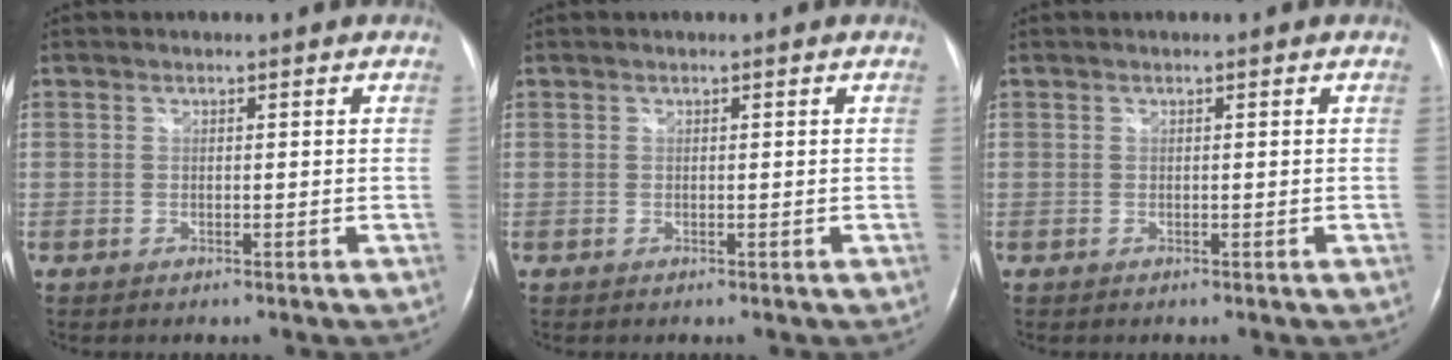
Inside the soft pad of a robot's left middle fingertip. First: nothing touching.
{"total": 0.0}
{"total": 0.0}